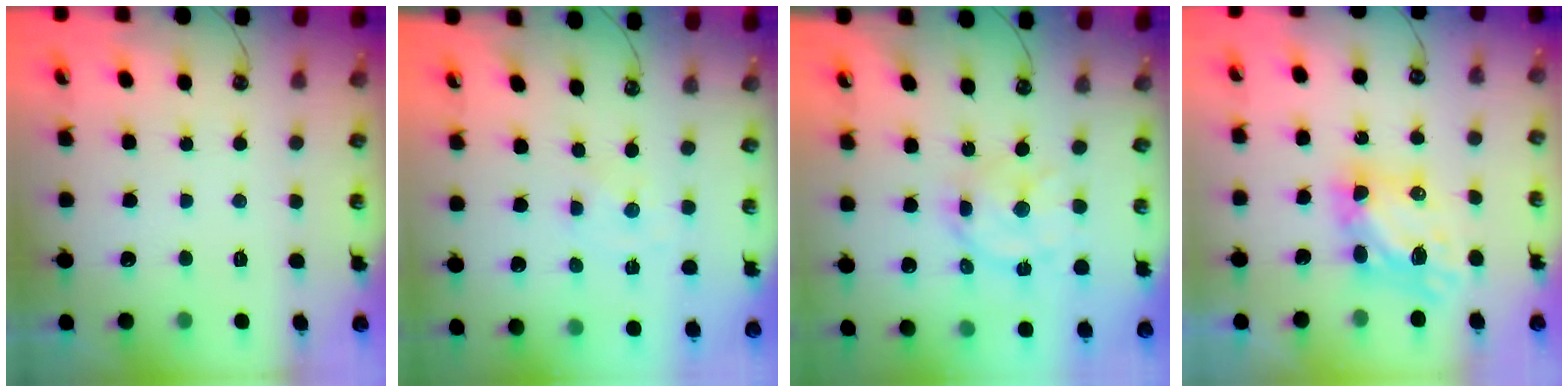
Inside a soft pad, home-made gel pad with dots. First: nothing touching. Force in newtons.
{"total": 0.0}
{"total": 11.9, "press": 11.9, "slide": 0.8}
{"total": 6.6, "press": 6.6, "slide": 0.4}